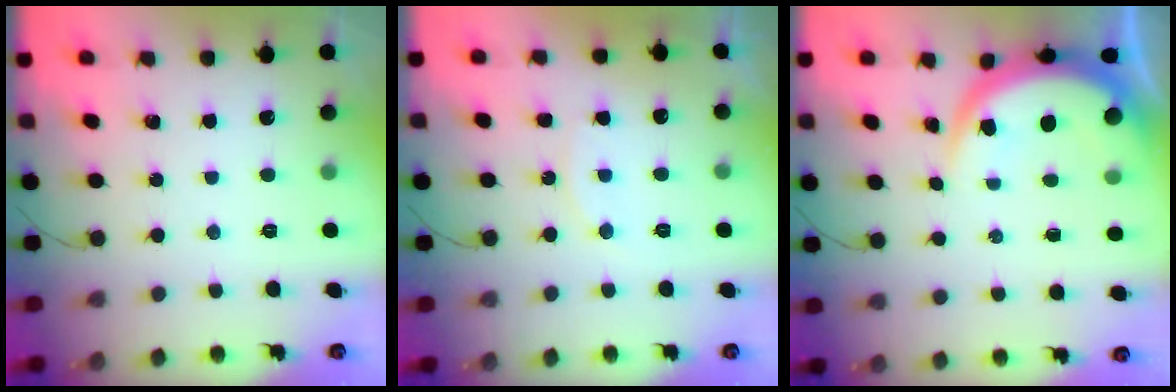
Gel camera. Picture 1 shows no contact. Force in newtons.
{"total": 6.2, "press": 6.2, "slide": 0.3}
{"total": 8.2, "press": 8.1, "slide": 1.0}